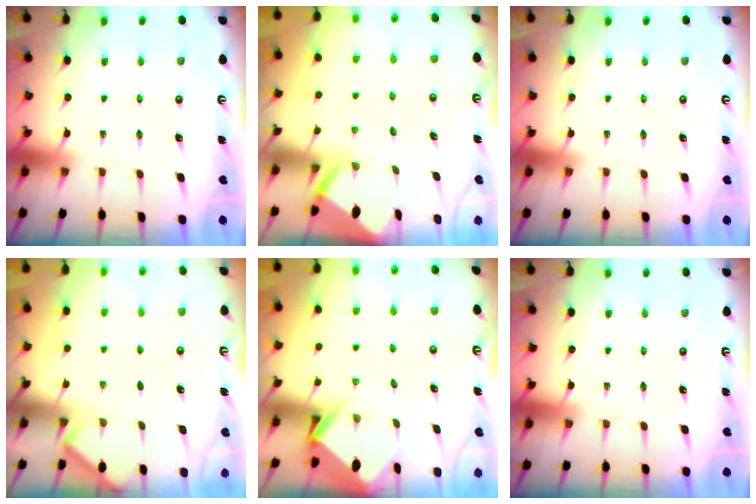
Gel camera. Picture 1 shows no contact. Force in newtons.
{"total": 3.8, "press": 3.8, "slide": 0.3}
{"total": 0.0}
{"total": 3.0, "press": 3.0, "slide": 0.4}
{"total": 3.5, "press": 3.4, "slide": 0.3}
{"total": 0.0}